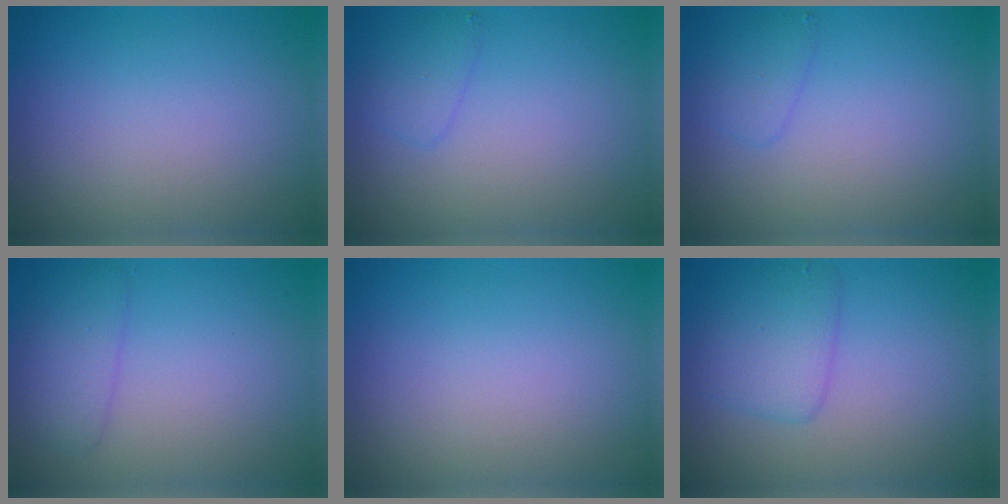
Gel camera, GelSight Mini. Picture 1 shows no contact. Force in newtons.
{"total": 1.4, "press": 1.4, "slide": 0.1}
{"total": 1.4, "press": 1.4, "slide": 0.1}
{"total": 2.3, "press": 2.3, "slide": 0.1}
{"total": 0.0}
{"total": 3.0, "press": 3.0, "slide": 0.2}